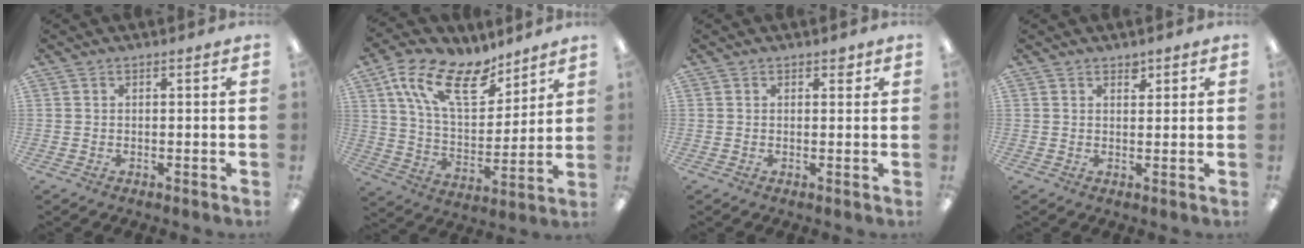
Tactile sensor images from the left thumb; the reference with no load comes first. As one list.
[{"total": 19.0, "force": [11.9, 9.1, 11.7], "torque": [-0.212, -0.049, 0.214]}, {"total": 1.5, "force": [0.9, 0.9, 0.7], "torque": [0.002, -0.004, 0.013]}, {"total": 1.8, "force": [1.4, 1.0, 0.5], "torque": [0.005, -0.007, 0.023]}]